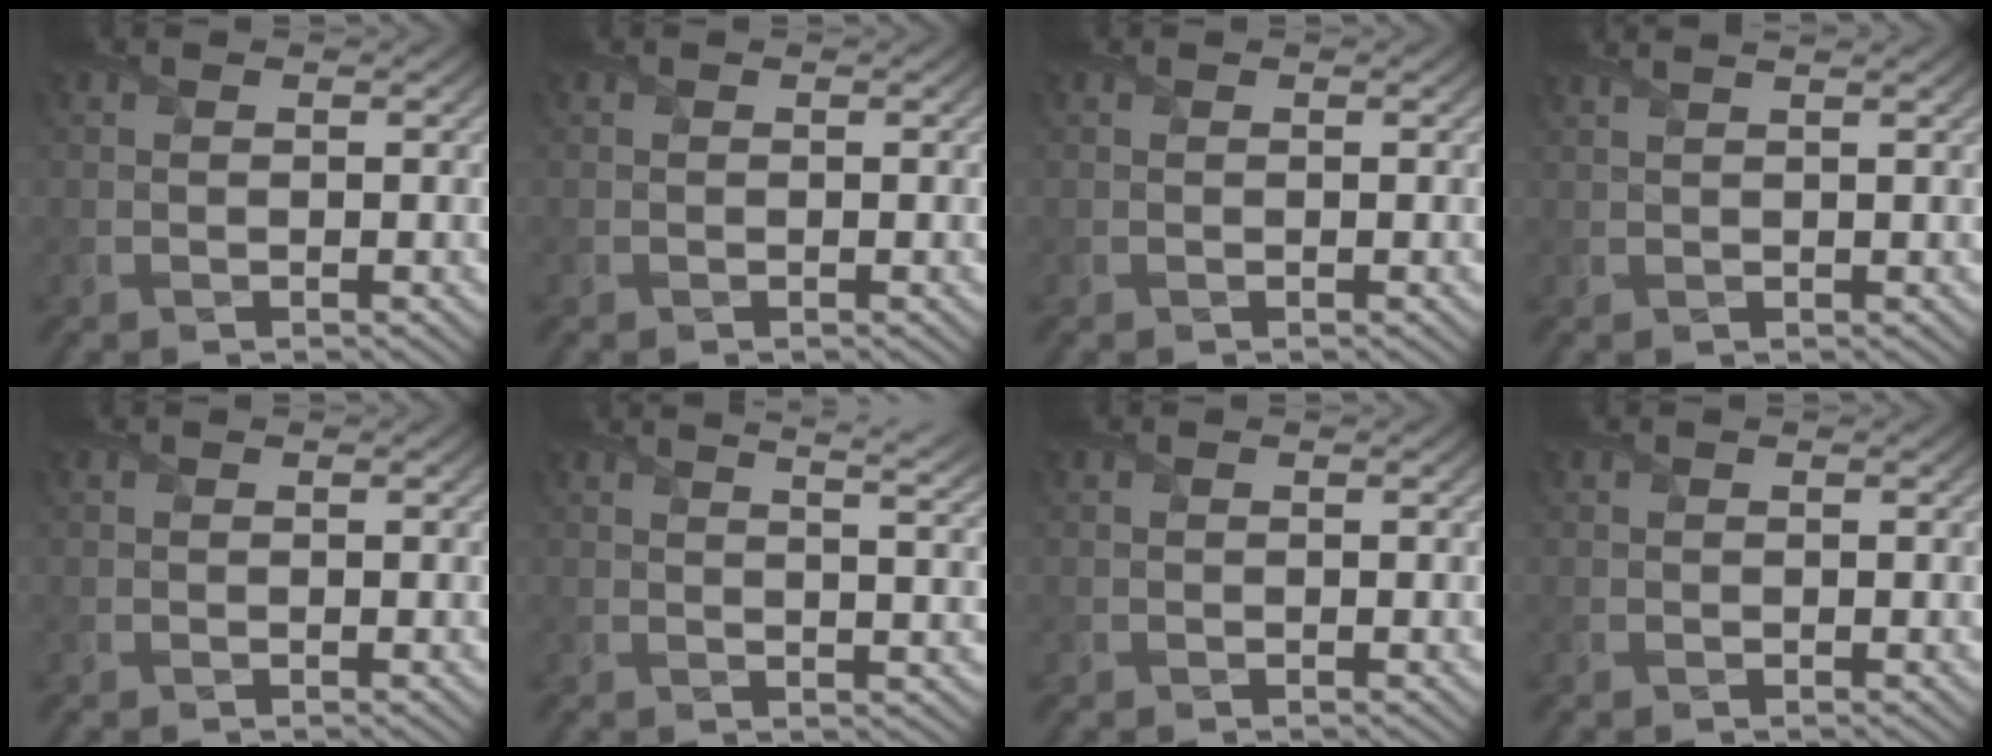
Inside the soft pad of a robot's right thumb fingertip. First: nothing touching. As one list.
[{"total": 0.0}, {"total": 0.0}, {"total": 2.8, "force": [2.0, 0.9, 1.8], "torque": [-0.019, 0.014, 0.001]}, {"total": 0.0}, {"total": 7.0, "force": [4.9, 1.8, 4.6], "torque": [-0.053, 0.026, 0.041]}, {"total": 0.0}, {"total": 0.0}]